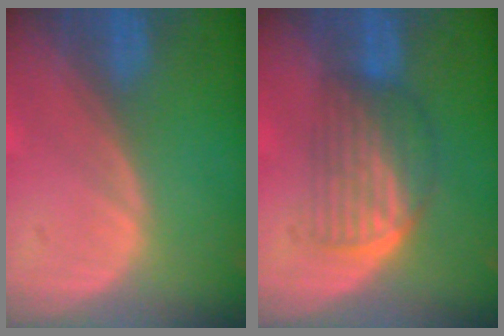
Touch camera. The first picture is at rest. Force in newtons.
{"total": 7.0, "press": 5.8, "slide": 3.8}